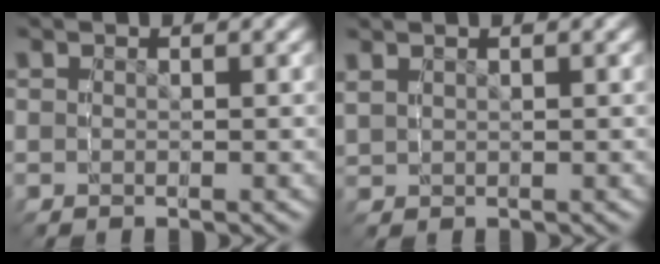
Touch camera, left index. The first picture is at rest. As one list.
[{"total": 0.5, "force": [0.4, -0.2, 0.1], "torque": [-0.004, 0.009, 0.010]}]